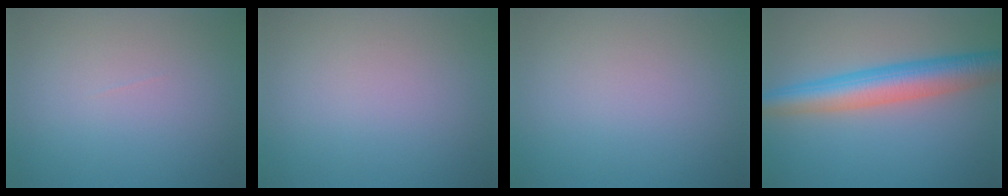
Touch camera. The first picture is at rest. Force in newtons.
{"total": 0.0}
{"total": 0.0}
{"total": 6.8, "press": 6.8, "slide": 0.1}